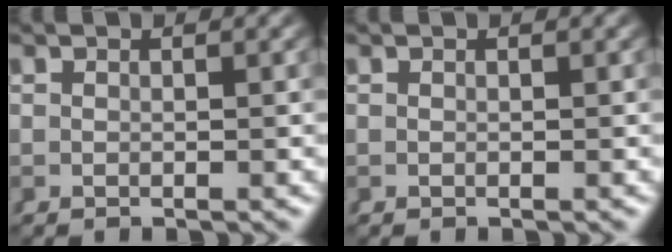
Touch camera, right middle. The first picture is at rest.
{"total": 0.0}